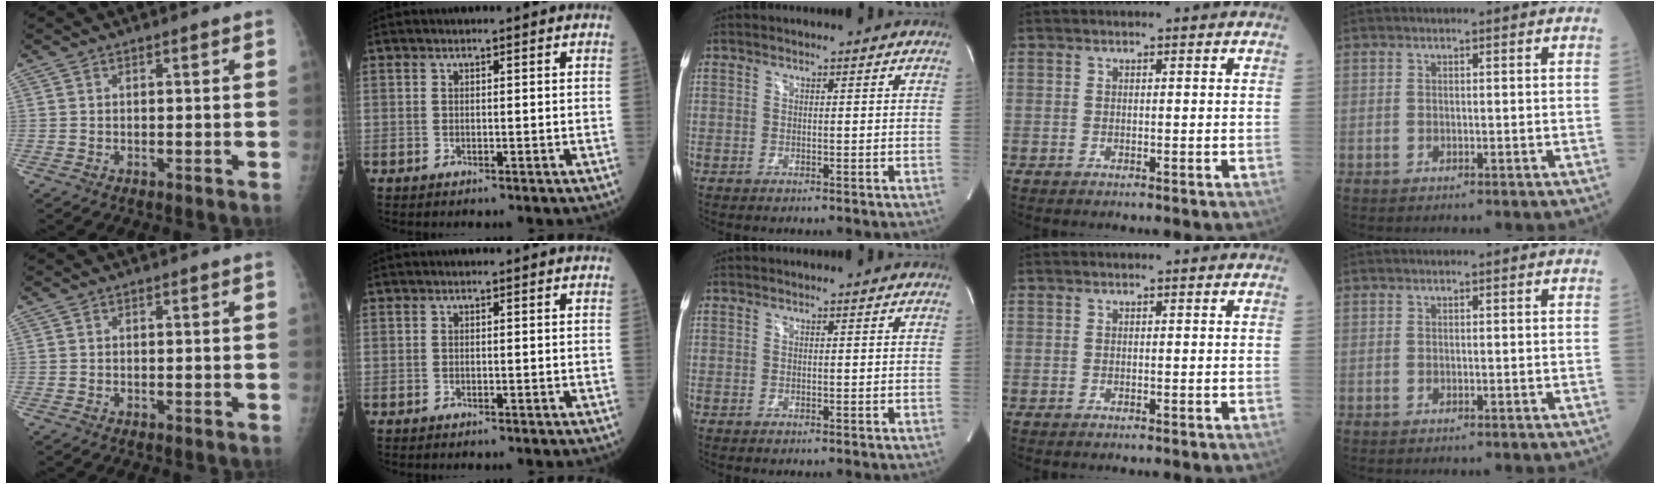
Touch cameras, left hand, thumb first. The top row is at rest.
{}